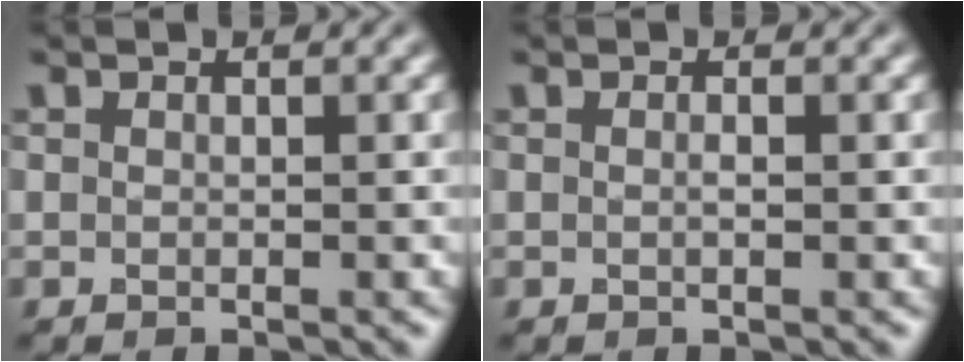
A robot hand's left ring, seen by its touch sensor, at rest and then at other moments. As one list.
[{"total": 0.7, "force": [0.0, 0.1, 0.7], "torque": [-0.013, 0.001, -0.001]}]